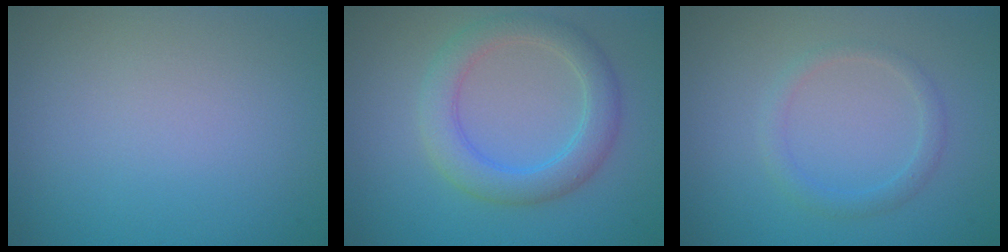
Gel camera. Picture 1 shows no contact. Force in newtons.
{"total": 4.2, "press": 4.2, "slide": 0.3}
{"total": 1.6, "press": 1.6, "slide": 0.0}